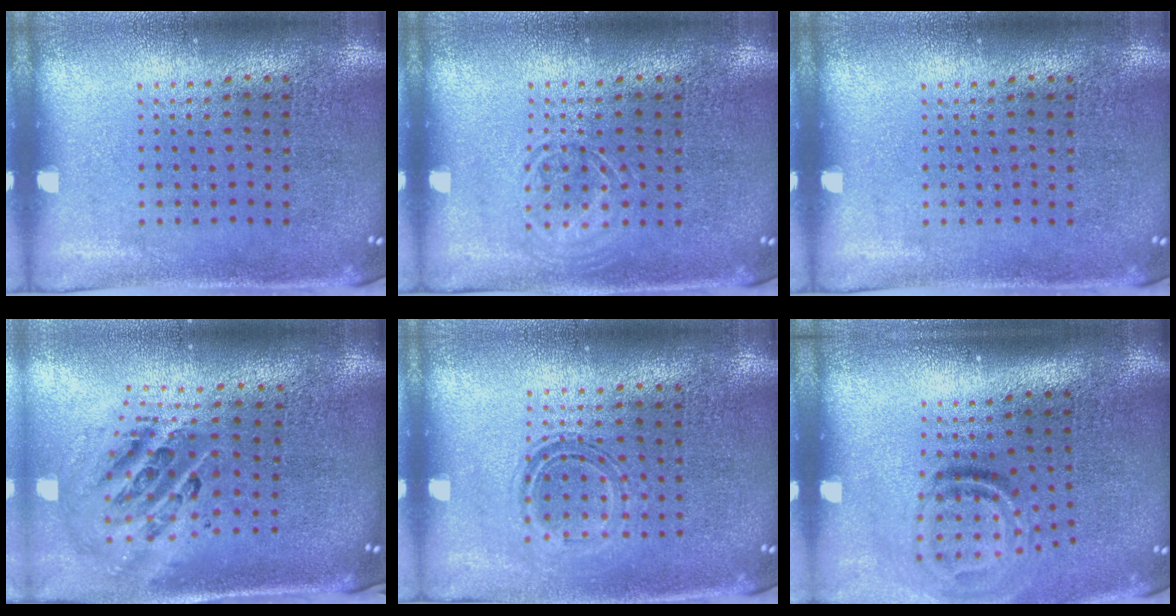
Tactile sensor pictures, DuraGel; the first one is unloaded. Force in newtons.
{"total": 1.6, "press": 1.6, "slide": 0.2}
{"total": 0.0}
{"total": 1.9, "press": 1.5, "slide": 1.2}
{"total": 1.1, "press": 0.9, "slide": 0.7}
{"total": 1.9, "press": 1.1, "slide": 1.6}